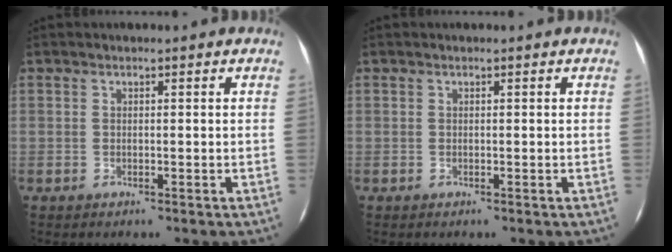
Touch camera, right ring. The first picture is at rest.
{"total": 0.0}